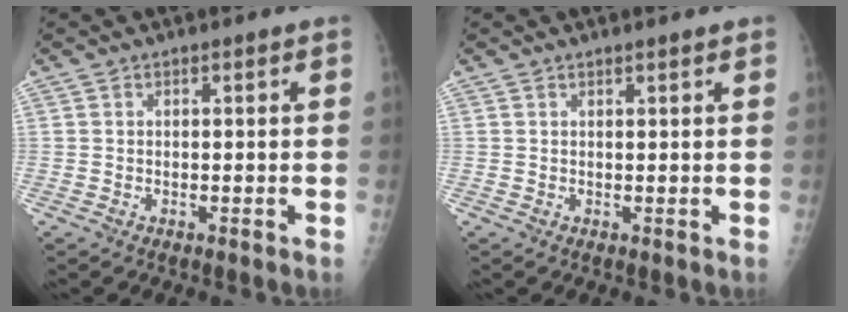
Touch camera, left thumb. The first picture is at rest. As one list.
[{"total": 1.1, "force": [0.9, 0.0, 0.6], "torque": [-0.005, 0.001, 0.014]}]